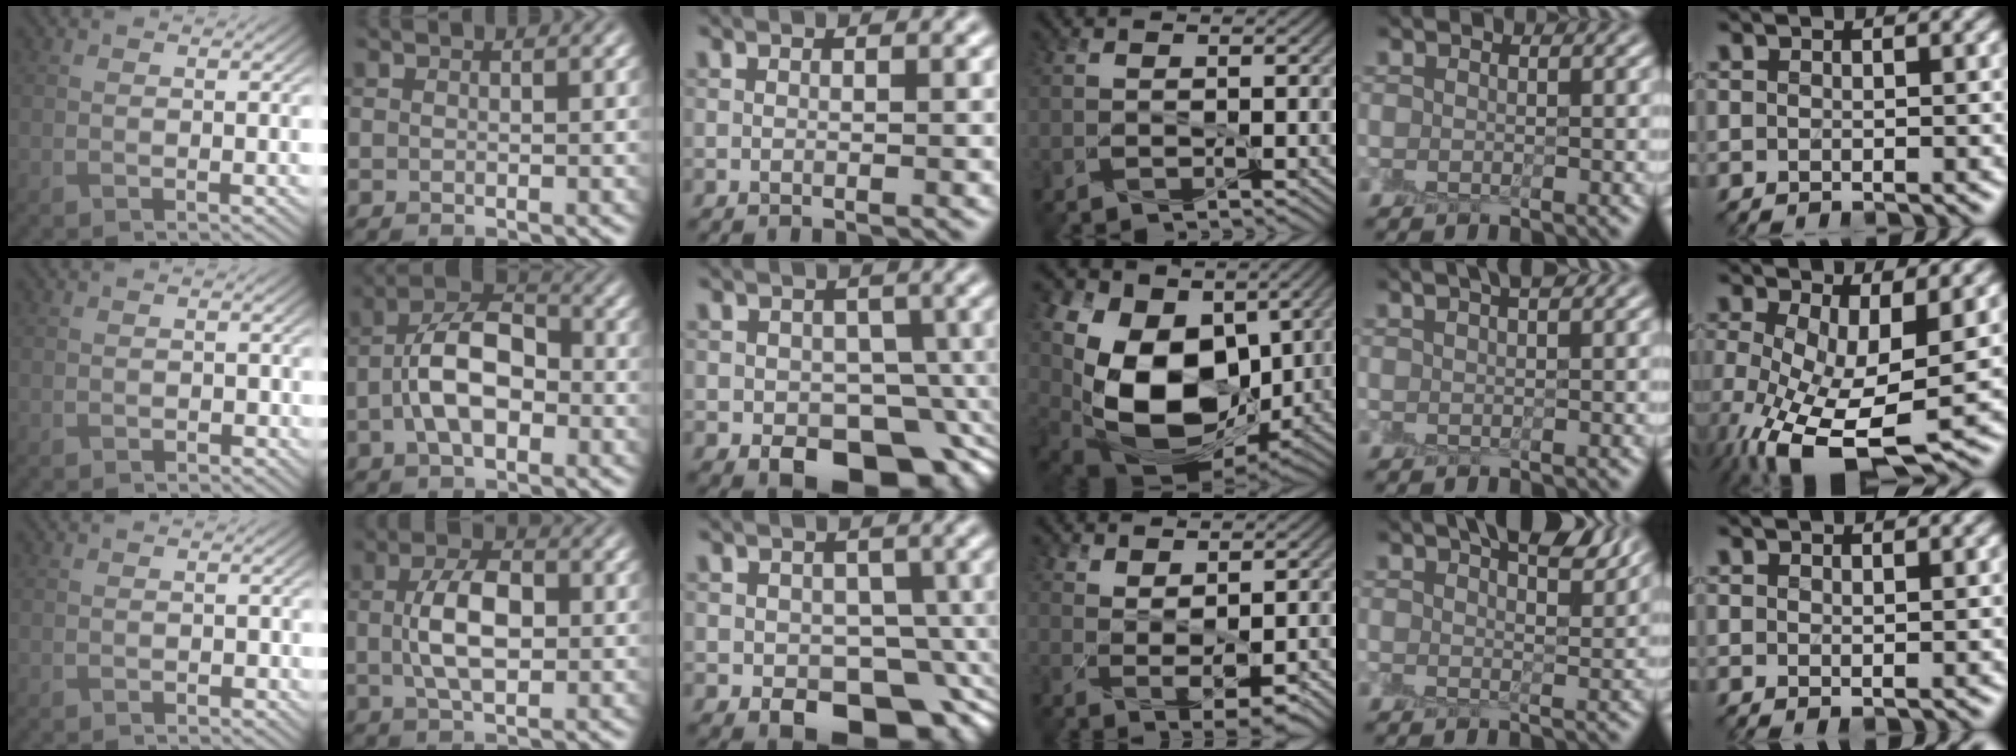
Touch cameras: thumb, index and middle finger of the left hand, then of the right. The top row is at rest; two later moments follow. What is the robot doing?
{"motion": "peel", "object": "lint roller sheet"}